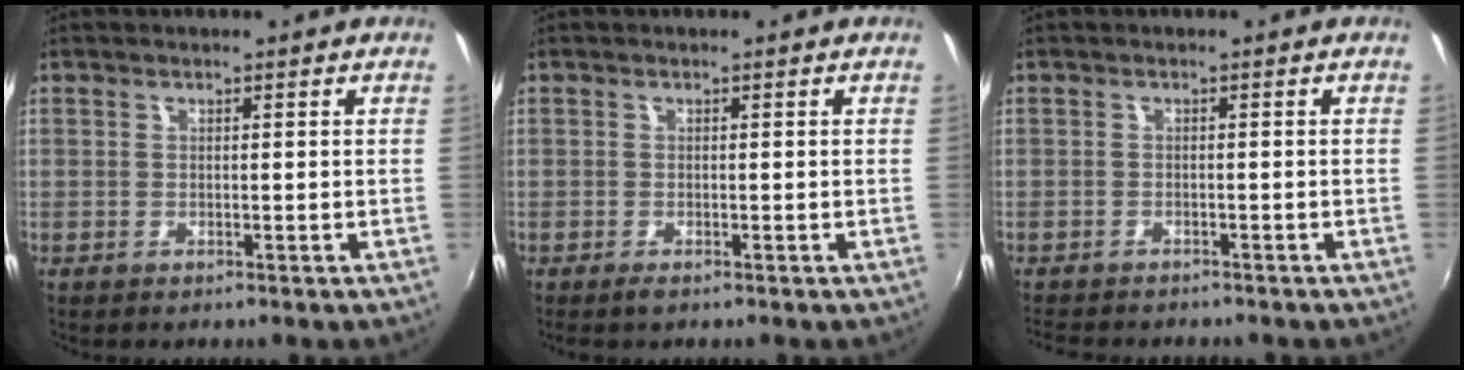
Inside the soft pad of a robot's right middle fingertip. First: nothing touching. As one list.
[{"total": 1.0, "force": [-0.8, 0.2, 0.6], "torque": [-0.013, -0.005, -0.015]}, {"total": 5.0, "force": [-4.6, 1.1, 1.6], "torque": [-0.043, -0.017, -0.074]}]